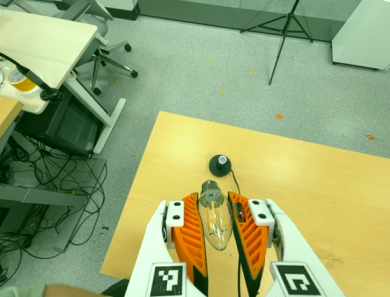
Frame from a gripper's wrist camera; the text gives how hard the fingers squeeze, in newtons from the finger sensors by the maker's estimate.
{"total": 20.0, "left": 22.3, "right": 17.7}